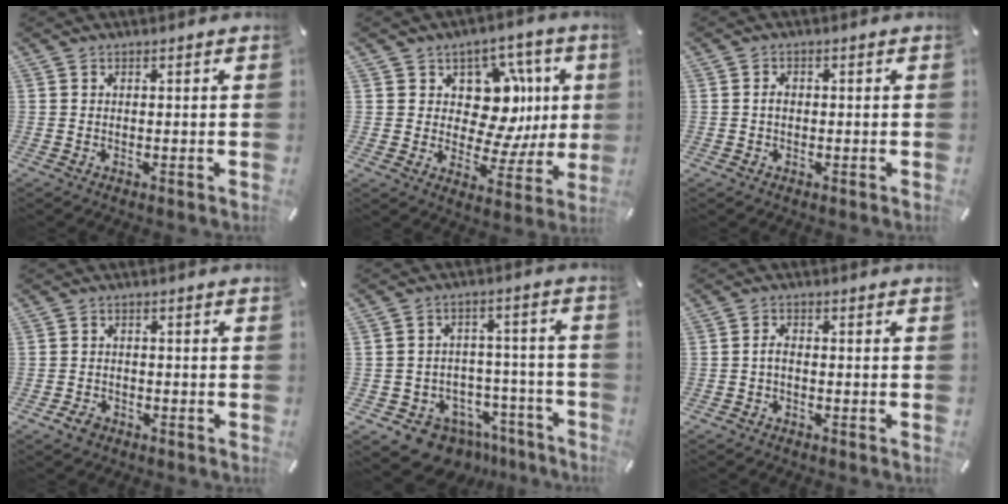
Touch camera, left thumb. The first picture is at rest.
{"total": 14.7, "force": [3.8, 11.5, 8.4], "torque": [-0.094, -0.039, 0.076]}
{"total": 2.0, "force": [-0.2, 1.5, 1.3], "torque": [-0.025, 0.005, -0.006]}
{"total": 3.2, "force": [-2.0, 2.1, 1.3], "torque": [-0.028, 0.010, -0.041]}
{"total": 10.1, "force": [-7.1, 6.7, 2.5], "torque": [-0.032, 0.048, -0.116]}
{"total": 2.5, "force": [-1.0, 1.5, 1.7], "torque": [-0.034, 0.008, -0.020]}